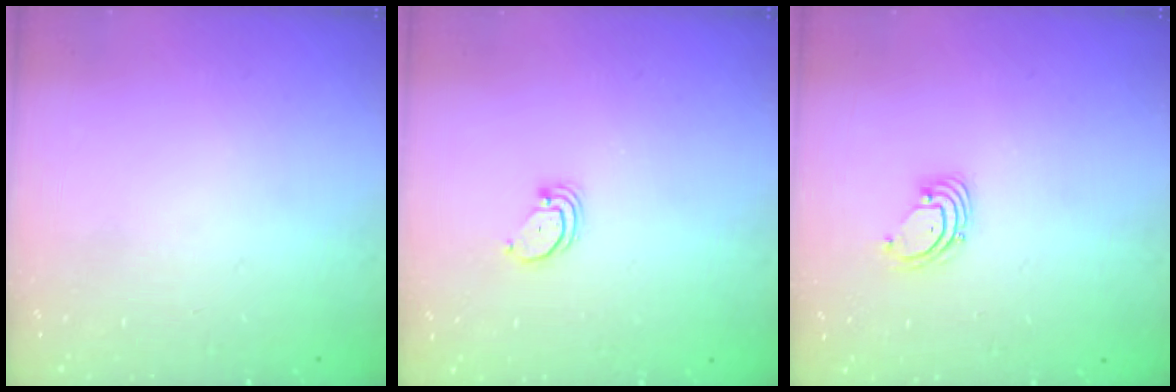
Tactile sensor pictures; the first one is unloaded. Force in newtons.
{"total": 2.0, "press": 2.0, "slide": 0.2}
{"total": 1.6, "press": 1.6, "slide": 0.1}